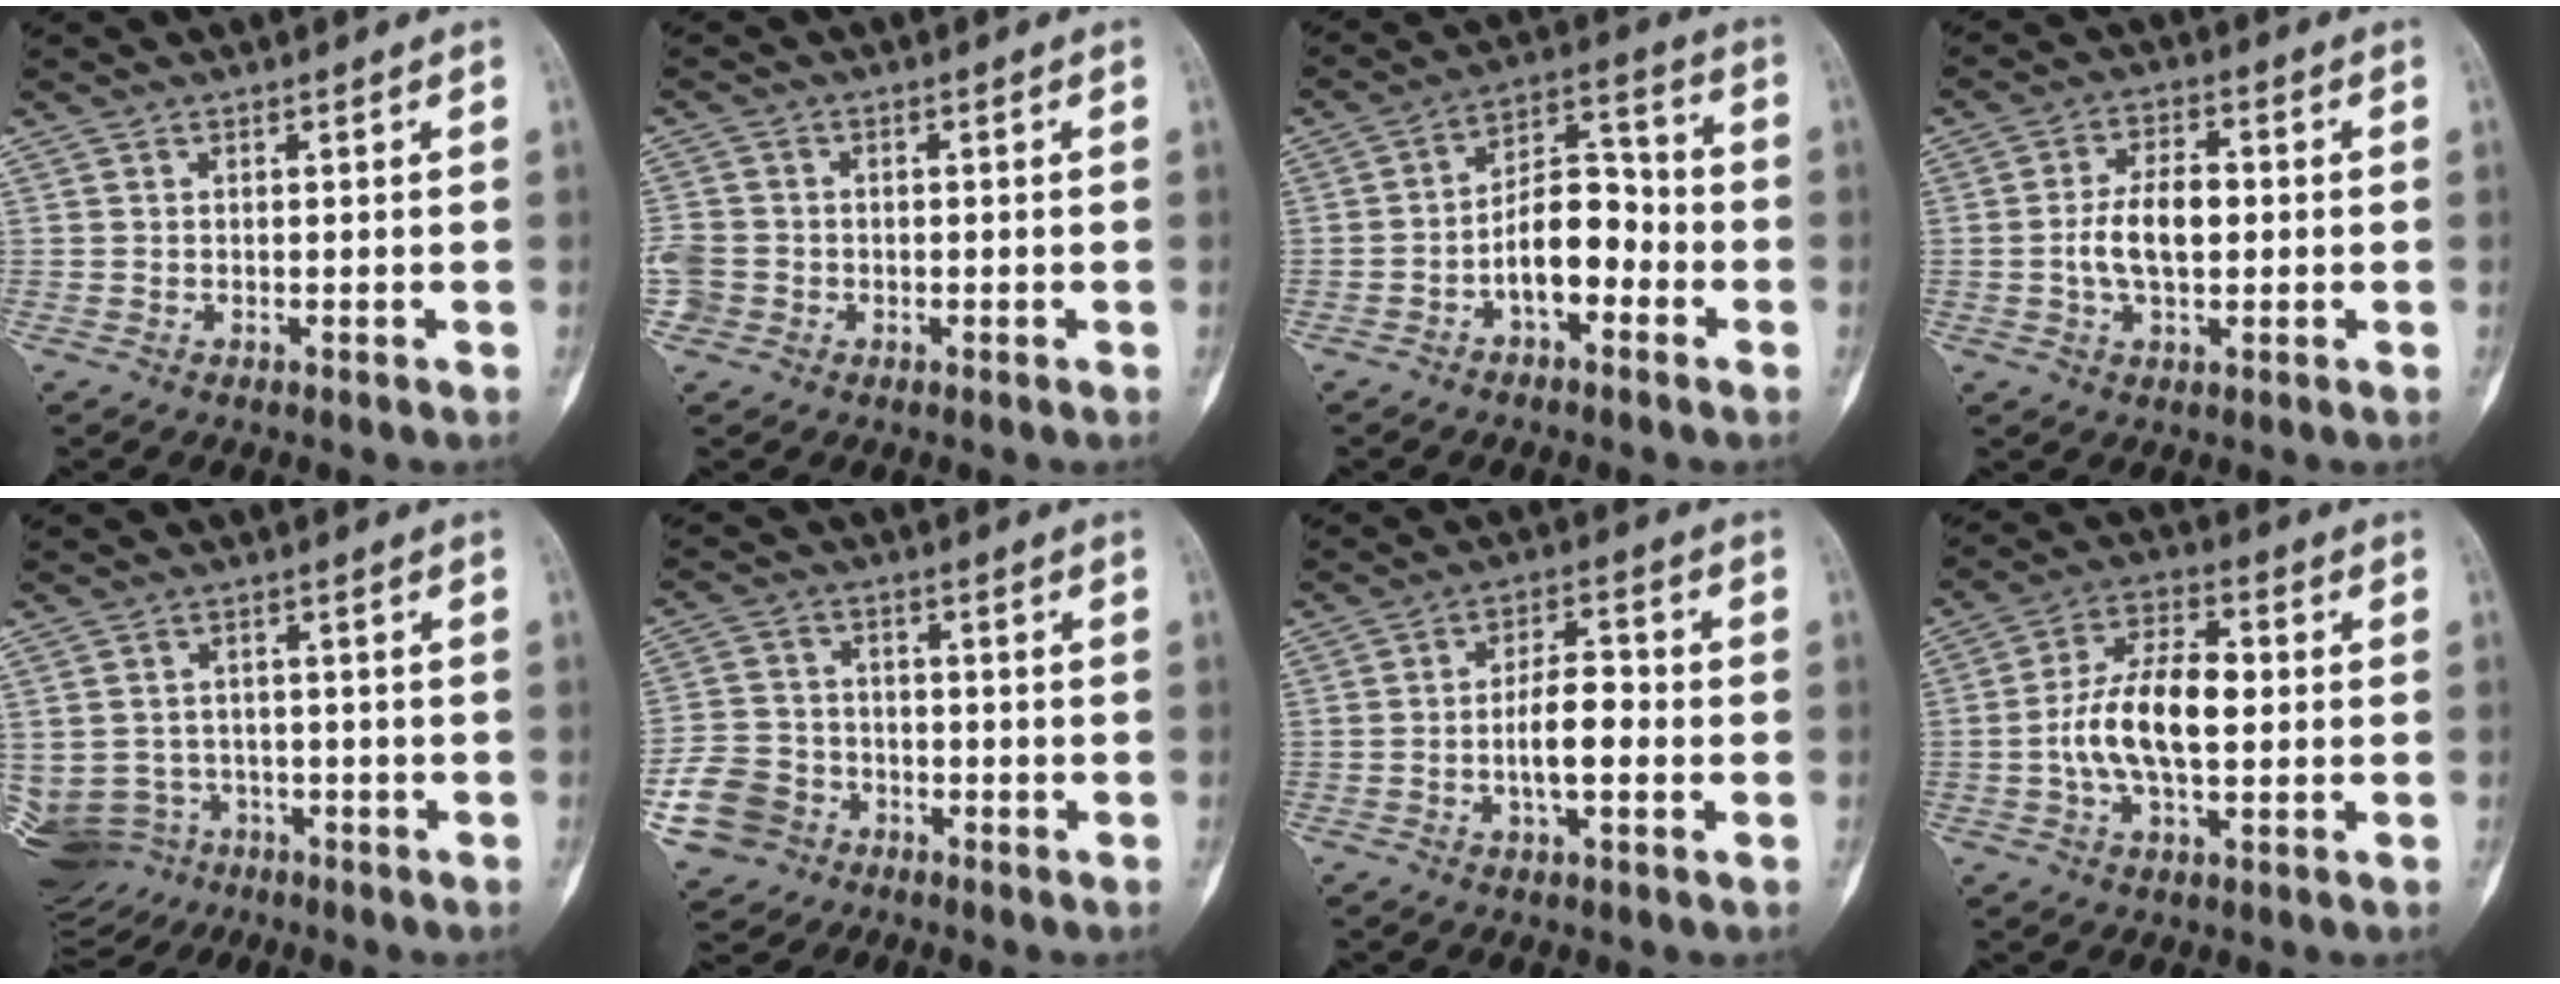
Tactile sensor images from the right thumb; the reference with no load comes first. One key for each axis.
{"total": 4.4, "fx": -1.2, "fy": 4.0, "fz": 1.4, "tx": -0.025, "ty": 0.013, "tz": -0.023}
{"total": 10.7, "fx": -3.4, "fy": 5.8, "fz": 8.4, "tx": -0.118, "ty": 0.046, "tz": -0.067}
{"total": 8.2, "fx": -0.4, "fy": 4.5, "fz": 6.9, "tx": -0.121, "ty": 0.014, "tz": -0.009}
{"total": 13.8, "fx": -5.9, "fy": 11.4, "fz": 5.2, "tx": -0.121, "ty": 0.039, "tz": -0.081}
{"total": 10.2, "fx": -4.5, "fy": 8.4, "fz": 3.6, "tx": -0.061, "ty": 0.025, "tz": -0.080}
{"total": 8.1, "fx": -1.5, "fy": 3.2, "fz": 7.3, "tx": -0.116, "ty": 0.018, "tz": -0.030}
{"total": 12.7, "fx": -0.6, "fy": 6.4, "fz": 10.9, "tx": -0.202, "ty": 0.024, "tz": -0.016}